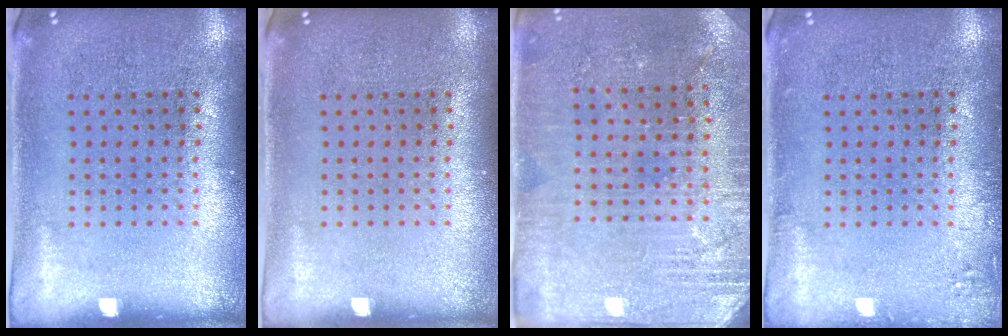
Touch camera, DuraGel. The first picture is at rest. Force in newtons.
{"total": 0.0}
{"total": 2.8, "press": 2.8, "slide": 0.4}
{"total": 1.3, "press": 1.2, "slide": 0.3}